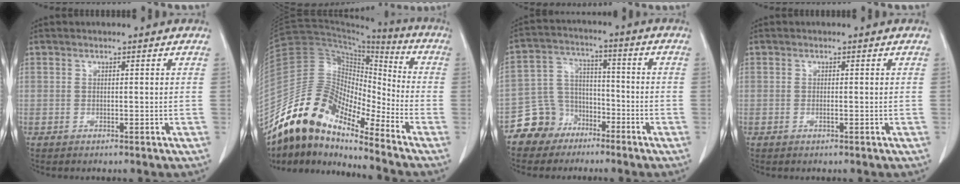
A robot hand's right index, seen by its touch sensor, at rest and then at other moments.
{"total": 17.0, "force": [-13.7, 5.3, 8.6], "torque": [-0.152, 0.048, -0.254]}
{"total": 8.8, "force": [-5.6, 6.7, 0.8], "torque": [-0.014, 0.029, -0.100]}
{"total": 1.0, "force": [-0.2, 0.3, 0.9], "torque": [-0.021, -0.001, -0.002]}